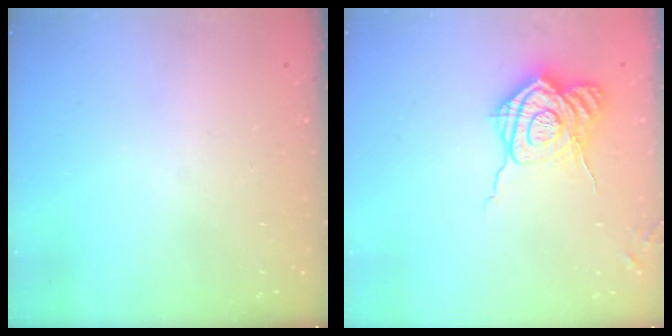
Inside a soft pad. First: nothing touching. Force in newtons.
{"total": 16.2, "press": 16.2, "slide": 0.5}